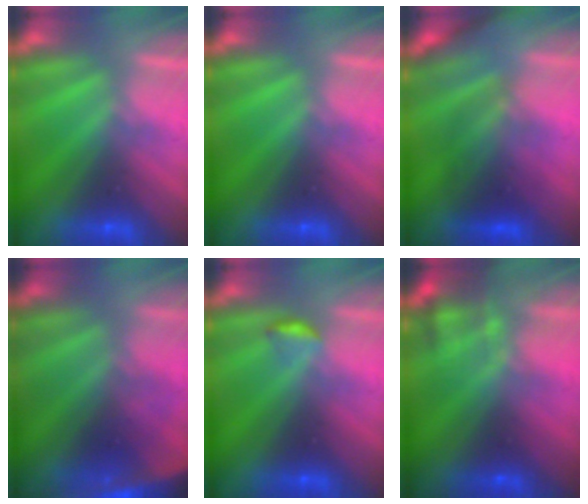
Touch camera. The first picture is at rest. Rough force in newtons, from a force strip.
{"total": 0.0}
{"total": 2.4}
{"total": 4.5}
{"total": 2.8}
{"total": 7.8}